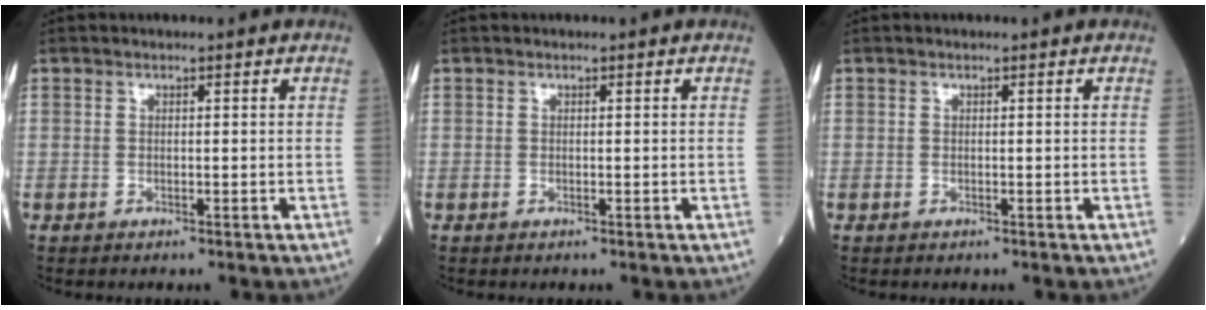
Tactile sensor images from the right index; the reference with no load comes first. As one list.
[{"total": 0.0}, {"total": 0.0}]